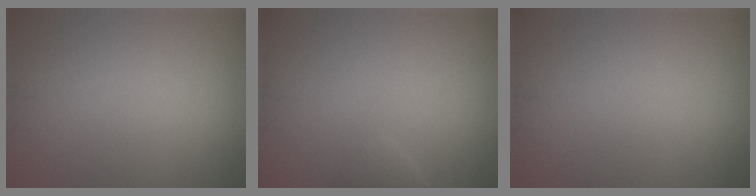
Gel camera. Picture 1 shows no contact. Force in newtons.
{"total": 1.0, "press": 1.0, "slide": 0.1}
{"total": 0.0}